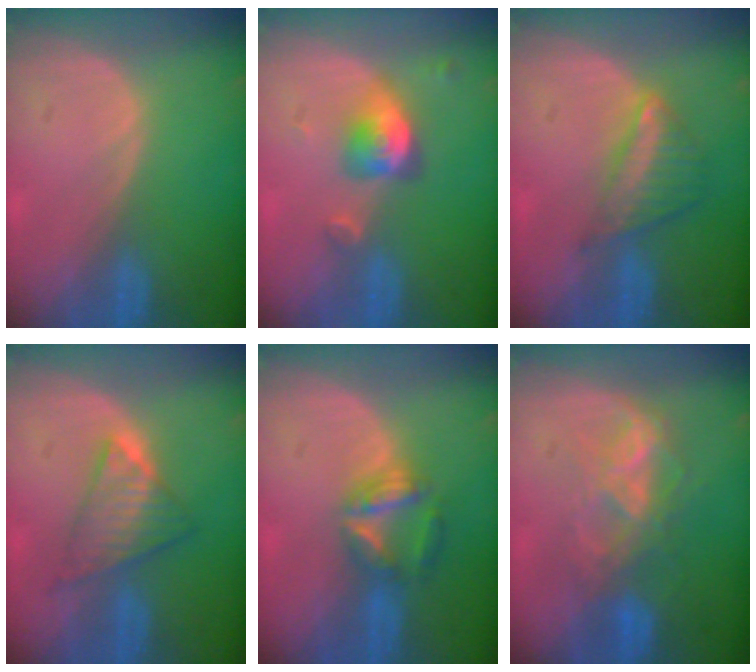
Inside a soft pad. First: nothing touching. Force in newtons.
{"total": 5.1, "press": 4.7, "slide": 1.9}
{"total": 6.1, "press": 5.4, "slide": 2.9}
{"total": 6.1, "press": 6.0, "slide": 1.0}
{"total": 5.7, "press": 5.4, "slide": 1.9}
{"total": 6.8, "press": 6.6, "slide": 1.5}